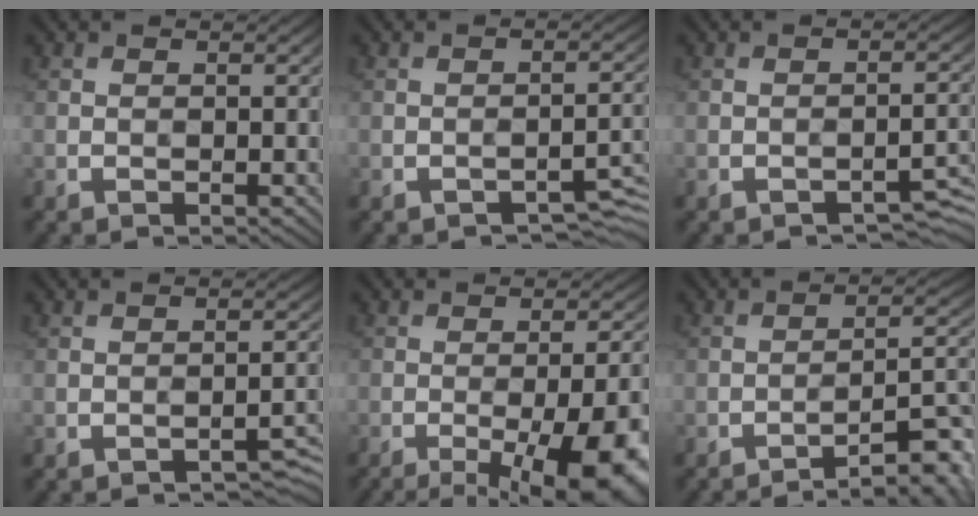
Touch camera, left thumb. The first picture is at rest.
{"total": 3.6, "force": [-2.8, 0.9, 2.1], "torque": [-0.023, 0.006, -0.035]}
{"total": 3.0, "force": [-2.5, 0.5, 1.5], "torque": [-0.017, 0.008, -0.035]}
{"total": 2.3, "force": [-1.9, 0.4, 1.3], "torque": [-0.015, 0.008, -0.028]}
{"total": 16.2, "force": [-7.2, 5.0, 13.6], "torque": [-0.166, 0.004, -0.092]}
{"total": 8.9, "force": [-6.4, 1.6, 5.9], "torque": [-0.081, 0.022, -0.097]}